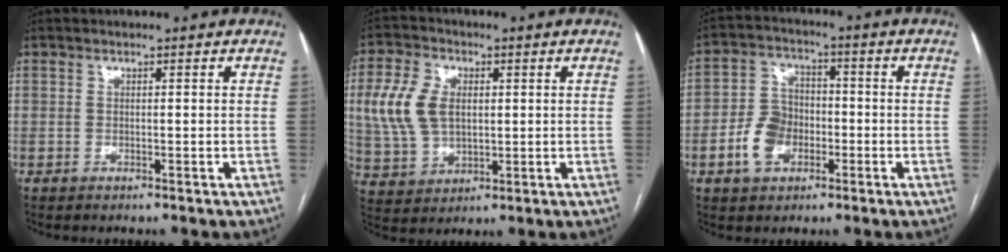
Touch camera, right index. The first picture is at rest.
{"total": 10.2, "force": [1.6, 6.6, 7.6], "torque": [-0.183, 0.020, 0.042]}
{"total": 7.6, "force": [-2.6, 5.6, 4.5], "torque": [-0.100, 0.018, -0.046]}